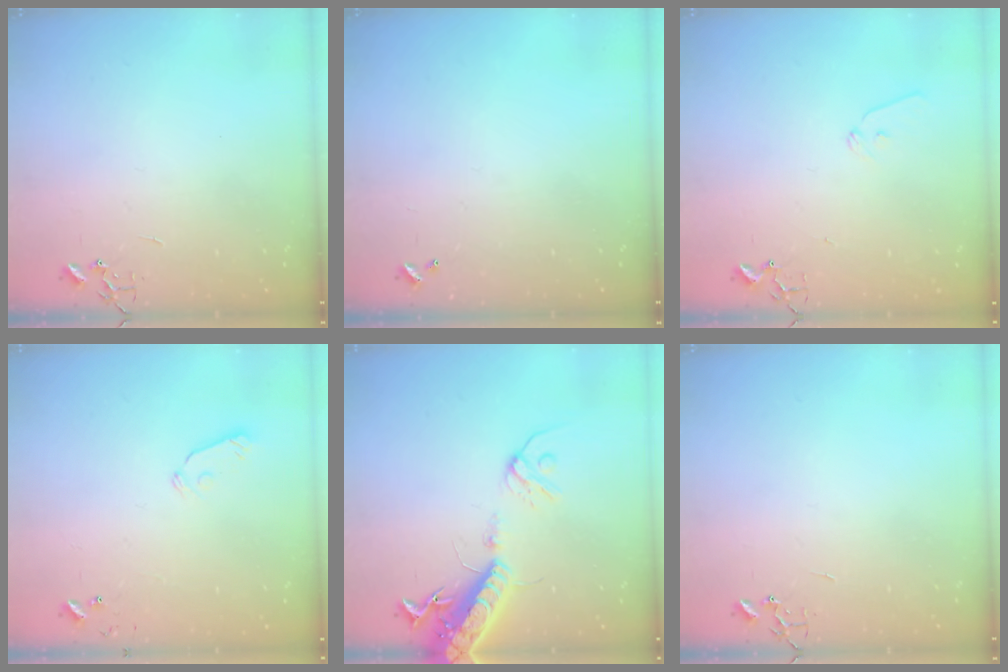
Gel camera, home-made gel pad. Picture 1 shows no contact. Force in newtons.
{"total": 0.0}
{"total": 7.0, "press": 6.9, "slide": 0.8}
{"total": 5.9, "press": 5.9, "slide": 0.5}
{"total": 16.6, "press": 16.1, "slide": 4.0}
{"total": 0.0}